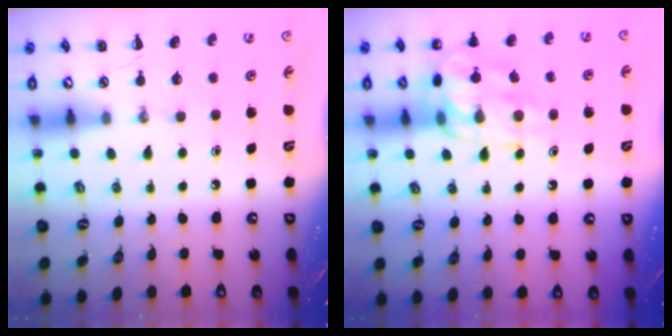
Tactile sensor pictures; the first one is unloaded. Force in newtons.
{"total": 14.5, "press": 14.4, "slide": 1.3}